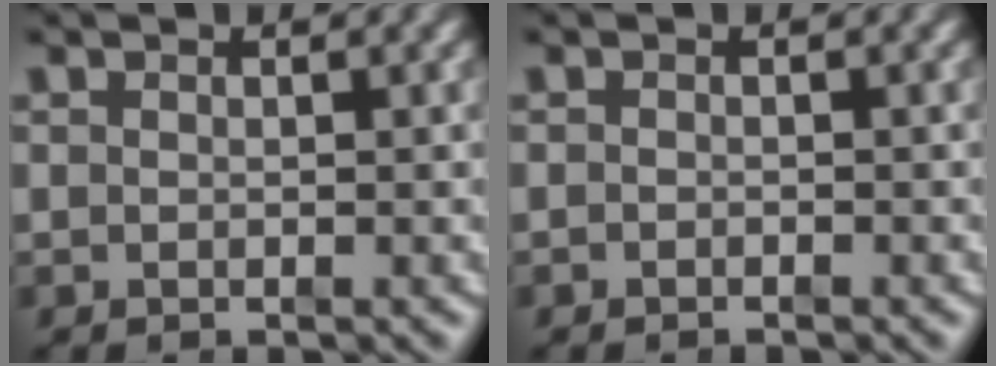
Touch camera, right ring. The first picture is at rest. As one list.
[{"total": 0.6, "force": [-0.6, -0.2, -0.1], "torque": [0.001, -0.008, -0.007]}]